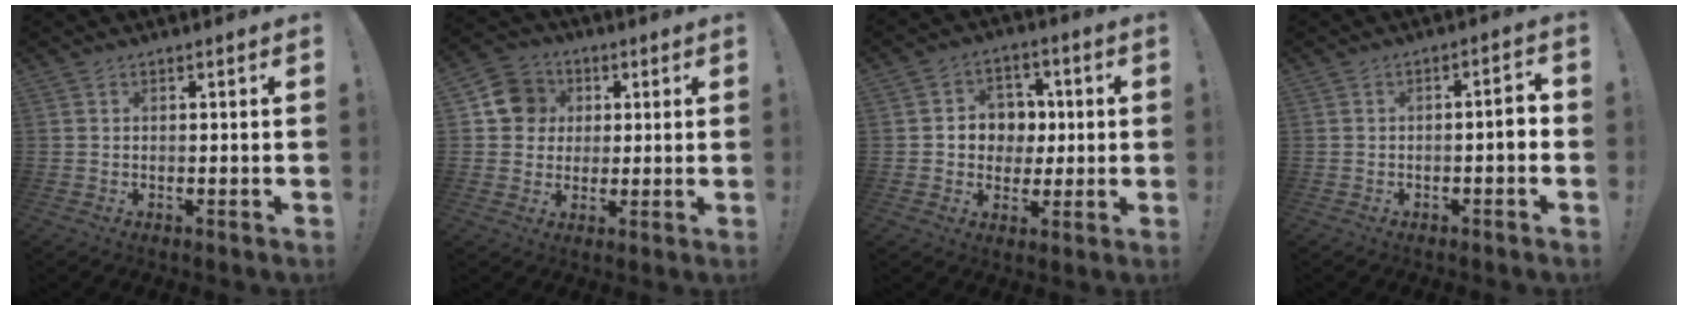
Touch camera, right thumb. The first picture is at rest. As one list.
[{"total": 10.8, "force": [2.3, 10.0, 3.2], "torque": [-0.035, 0.001, 0.050]}, {"total": 8.8, "force": [-0.1, 8.4, 2.5], "torque": [-0.024, 0.001, 0.007]}, {"total": 3.8, "force": [-1.5, 0.7, 3.4], "torque": [-0.059, 0.008, -0.026]}]